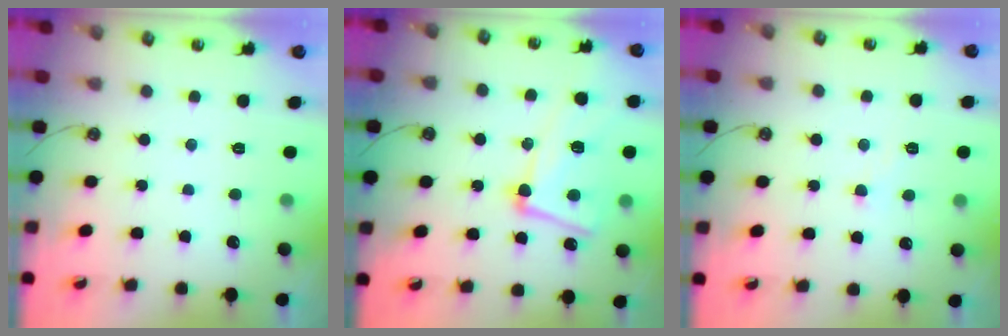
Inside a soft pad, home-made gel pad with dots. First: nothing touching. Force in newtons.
{"total": 11.6, "press": 11.4, "slide": 2.2}
{"total": 2.0, "press": 2.0, "slide": 0.4}